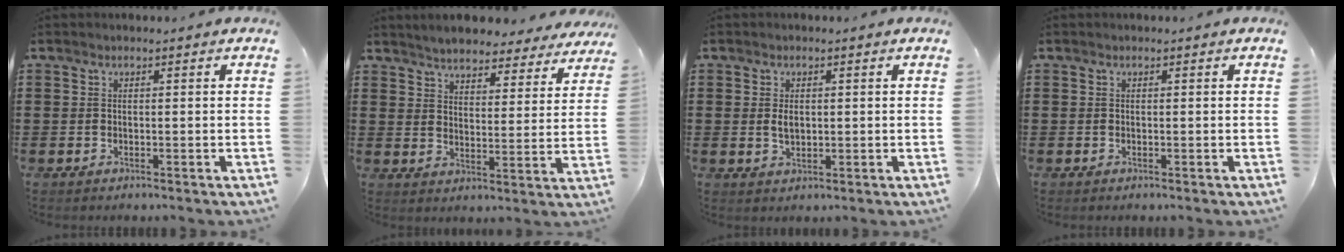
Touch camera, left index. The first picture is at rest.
{"total": 5.1, "force": [5.0, 0.2, 0.7], "torque": [-0.037, -0.028, 0.086]}
{"total": 2.3, "force": [0.3, 1.3, 1.8], "torque": [-0.039, 0.005, 0.005]}
{"total": 0.0}